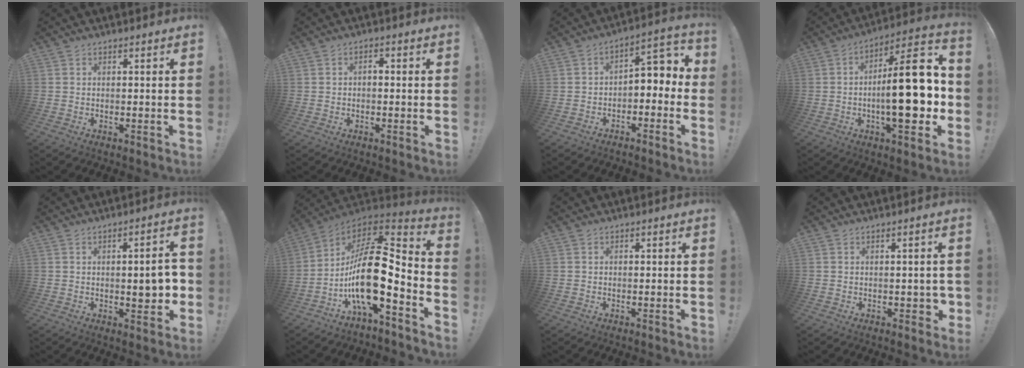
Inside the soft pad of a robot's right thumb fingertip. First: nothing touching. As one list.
[{"total": 1.8, "force": [-1.1, 0.8, 1.2], "torque": [-0.029, 0.011, -0.020]}, {"total": 4.9, "force": [-1.5, 3.1, 3.5], "torque": [-0.039, -0.001, -0.028]}, {"total": 22.5, "force": [-3.0, 6.9, 21.2], "torque": [-0.329, 0.016, -0.046]}, {"total": 7.4, "force": [-0.4, 2.3, 7.0], "torque": [-0.085, -0.005, -0.008]}, {"total": 20.1, "force": [-3.8, 8.0, 18.0], "torque": [-0.341, 0.007, -0.066]}, {"total": 0.5, "force": [-0.4, 0.3, 0.2], "torque": [-0.012, 0.003, -0.006]}, {"total": 2.7, "force": [-0.6, 1.7, 2.1], "torque": [-0.027, 0.008, -0.009]}]